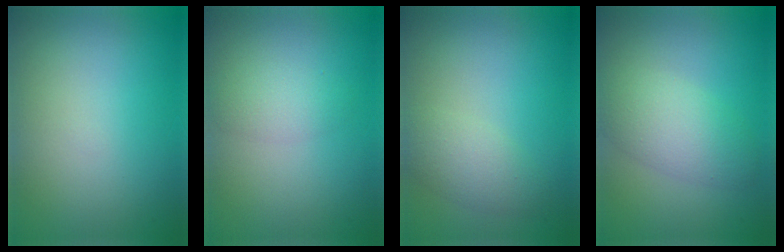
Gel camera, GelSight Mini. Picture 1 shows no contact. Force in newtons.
{"total": 2.1, "press": 2.1, "slide": 0.0}
{"total": 2.7, "press": 2.7, "slide": 0.1}
{"total": 4.3, "press": 4.3, "slide": 0.1}